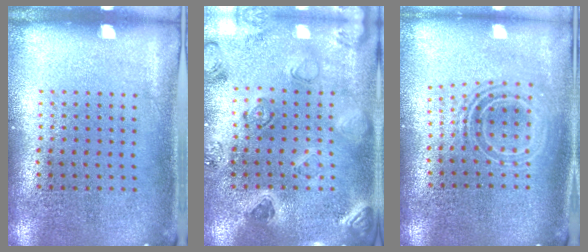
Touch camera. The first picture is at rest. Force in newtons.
{"total": 1.1, "press": 1.1, "slide": 0.2}
{"total": 1.7, "press": 1.3, "slide": 1.0}